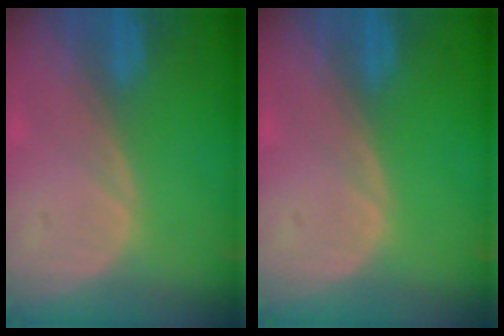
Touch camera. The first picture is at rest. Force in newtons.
{"total": 0.0}